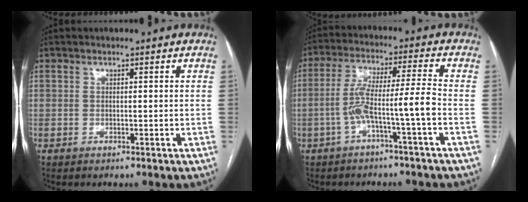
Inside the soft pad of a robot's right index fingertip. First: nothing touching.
{"total": 7.9, "force": [-2.8, -0.8, 7.3], "torque": [-0.139, 0.029, -0.048]}